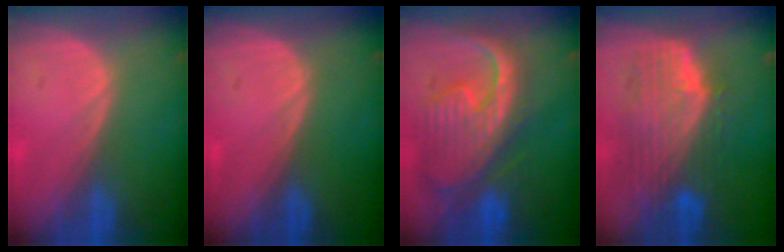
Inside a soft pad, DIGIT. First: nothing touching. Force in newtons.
{"total": 0.0}
{"total": 12.6, "press": 10.8, "slide": 6.5}
{"total": 10.2, "press": 8.9, "slide": 4.9}